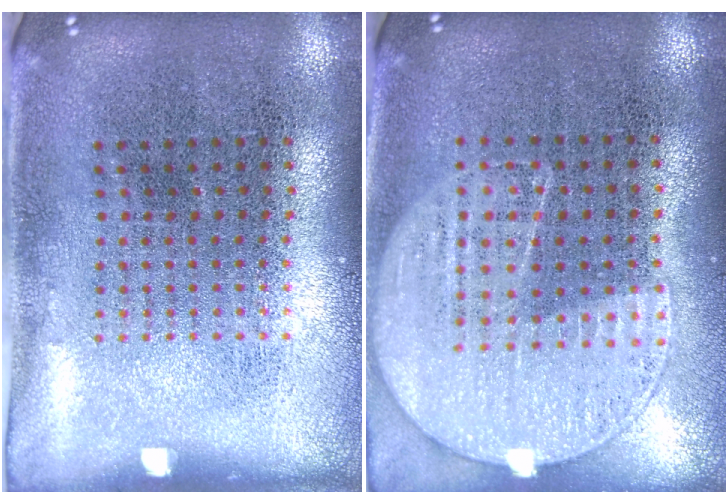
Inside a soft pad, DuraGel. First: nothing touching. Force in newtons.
{"total": 1.1, "press": 1.0, "slide": 0.4}